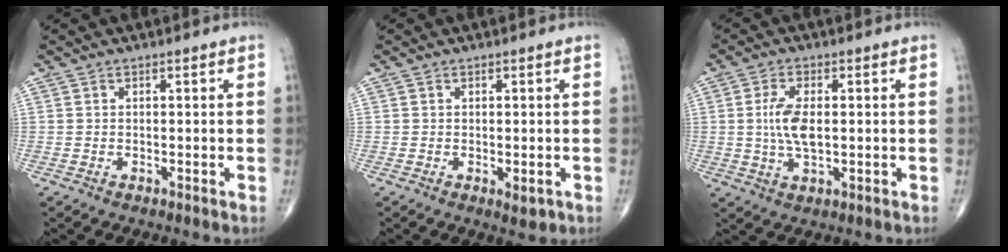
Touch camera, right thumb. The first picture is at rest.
{"total": 2.1, "force": [-0.5, 1.0, 1.7], "torque": [-0.017, -0.004, -0.003]}
{"total": 6.8, "force": [0.4, 3.1, 6.0], "torque": [-0.124, -0.004, 0.007]}